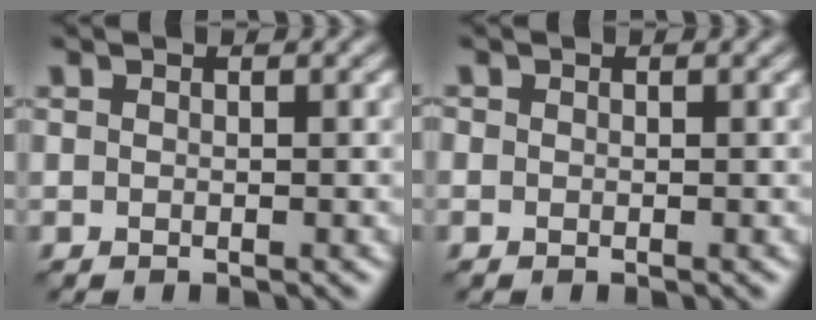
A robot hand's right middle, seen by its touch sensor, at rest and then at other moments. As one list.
[{"total": 0.9, "force": [0.4, 0.6, 0.4], "torque": [-0.005, 0.012, -0.006]}]